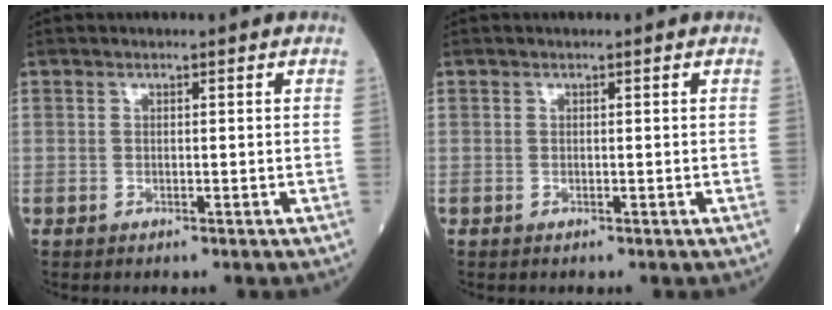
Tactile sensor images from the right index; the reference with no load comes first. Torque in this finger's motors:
{"motor_torque": [0.01, 0.00, 0.00, -0.01]}